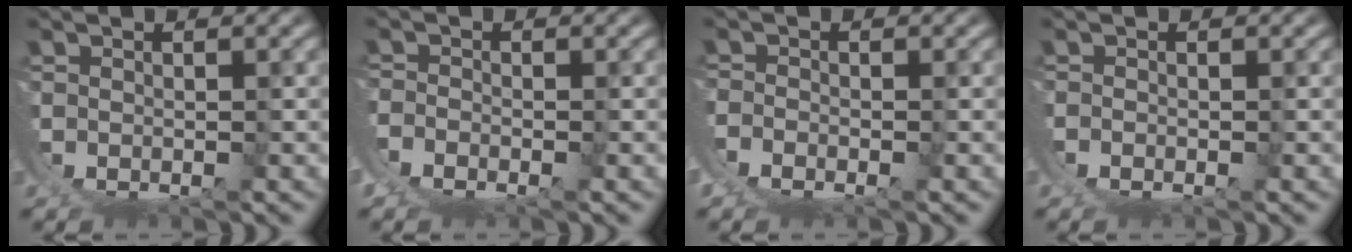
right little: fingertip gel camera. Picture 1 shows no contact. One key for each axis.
{"total": 4.0, "fx": -0.2, "fy": 3.4, "fz": 2.1, "tx": -0.067, "ty": -0.015, "tz": -0.003}
{"total": 3.6, "fx": -0.2, "fy": 3.0, "fz": 2.0, "tx": -0.063, "ty": -0.013, "tz": -0.002}
{"total": 0.7, "fx": -0.1, "fy": 0.4, "fz": 0.6, "tx": -0.015, "ty": -0.002, "tz": -0.002}